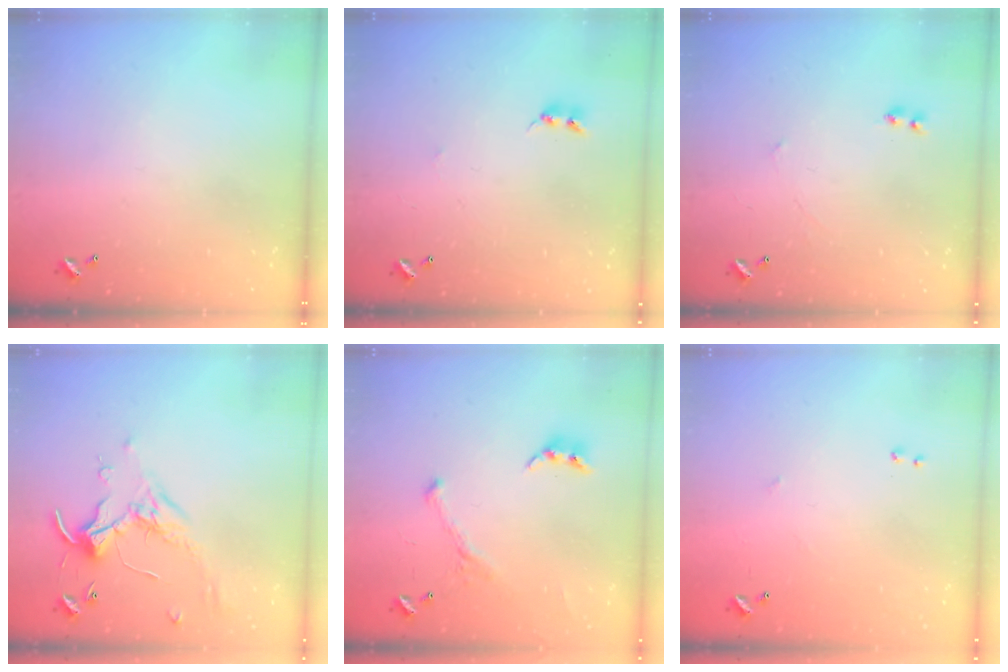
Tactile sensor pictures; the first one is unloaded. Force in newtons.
{"total": 2.5, "press": 2.5, "slide": 0.4}
{"total": 2.3, "press": 2.3, "slide": 0.3}
{"total": 0.5, "press": 0.4, "slide": 0.4}
{"total": 2.0, "press": 2.0, "slide": 0.4}
{"total": 6.4, "press": 6.3, "slide": 0.8}